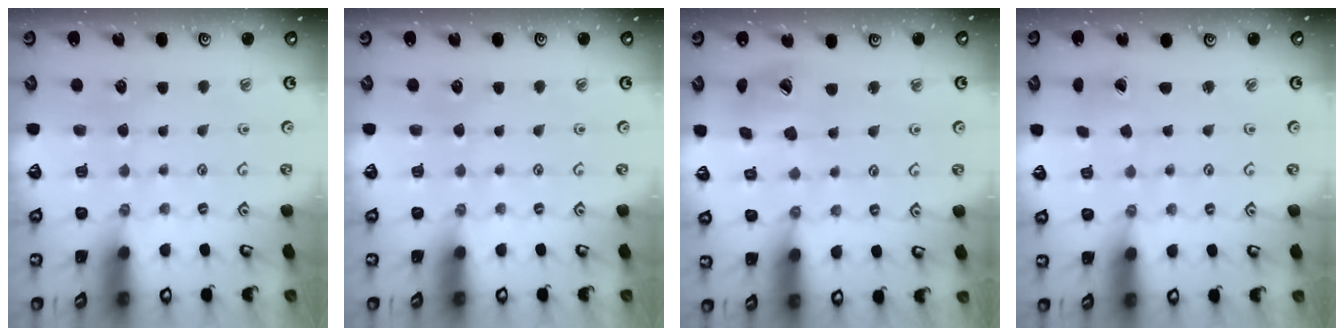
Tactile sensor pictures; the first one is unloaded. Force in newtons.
{"total": 0.0}
{"total": 13.7, "press": 13.6, "slide": 1.9}
{"total": 2.8, "press": 2.8, "slide": 0.2}